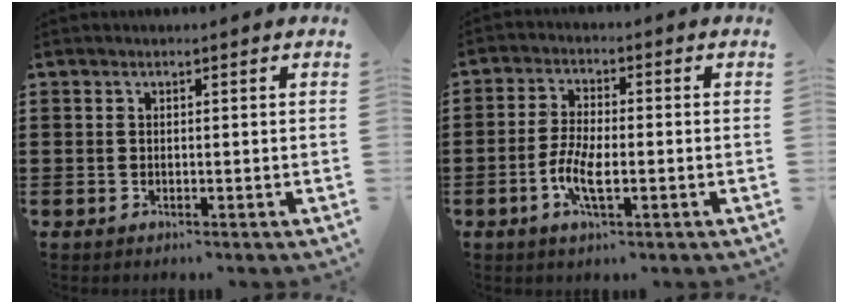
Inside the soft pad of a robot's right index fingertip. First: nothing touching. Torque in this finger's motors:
{"motor_torque": [1.21, 0.93, 0.62, 0.10]}